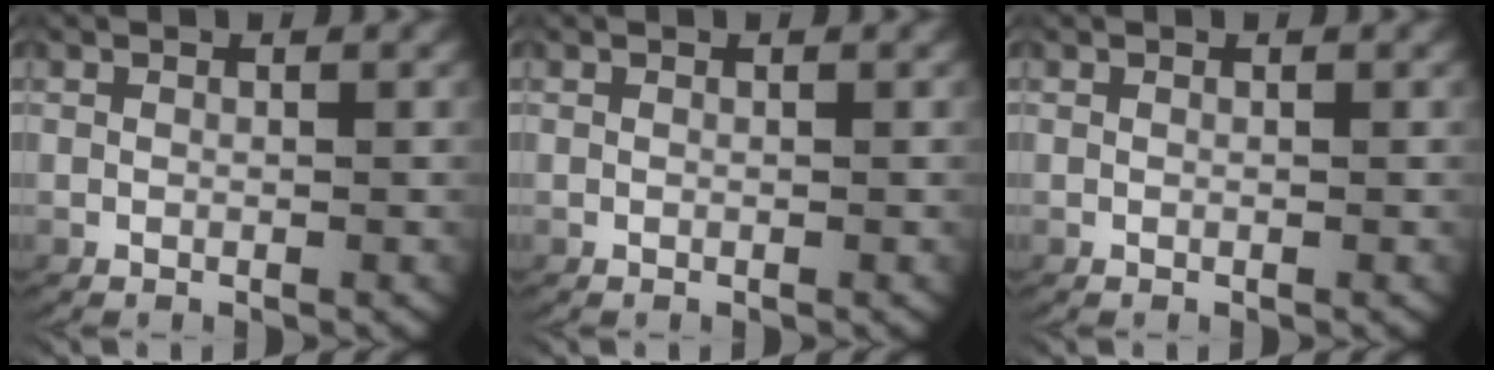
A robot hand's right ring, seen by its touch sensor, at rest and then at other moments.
{"total": 0.0}
{"total": 0.0}